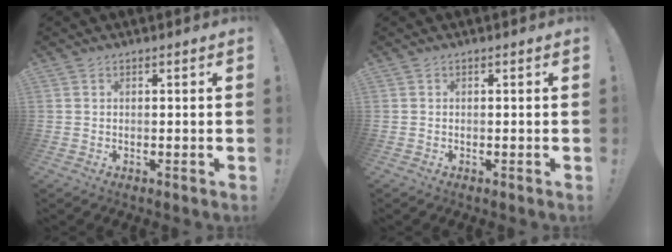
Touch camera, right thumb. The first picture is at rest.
{"total": 0.0}